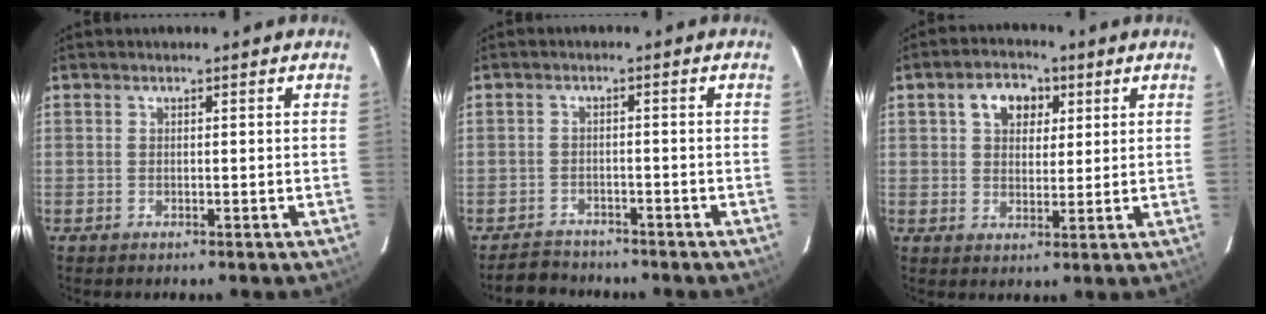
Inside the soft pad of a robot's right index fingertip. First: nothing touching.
{"total": 5.9, "force": [-5.4, 2.4, 0.3], "torque": [-0.024, 0.011, -0.088]}
{"total": 6.8, "force": [2.7, 4.8, 3.9], "torque": [-0.064, 0.022, 0.045]}